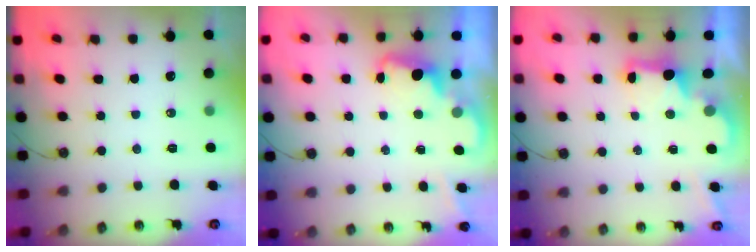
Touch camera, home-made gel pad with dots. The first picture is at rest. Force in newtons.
{"total": 1.9, "press": 1.9, "slide": 0.6}
{"total": 2.3, "press": 2.2, "slide": 0.8}